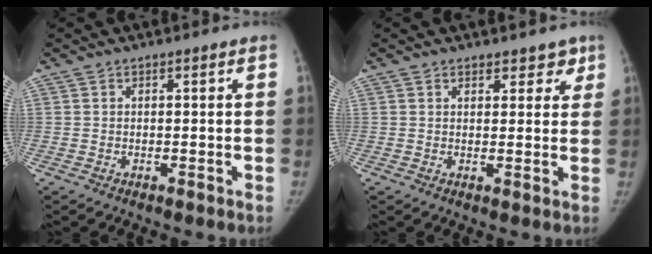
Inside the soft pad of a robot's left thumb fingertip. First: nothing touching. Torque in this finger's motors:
{"motor_torque": [-0.17, 0.05, -0.30, -0.09, -0.03]}